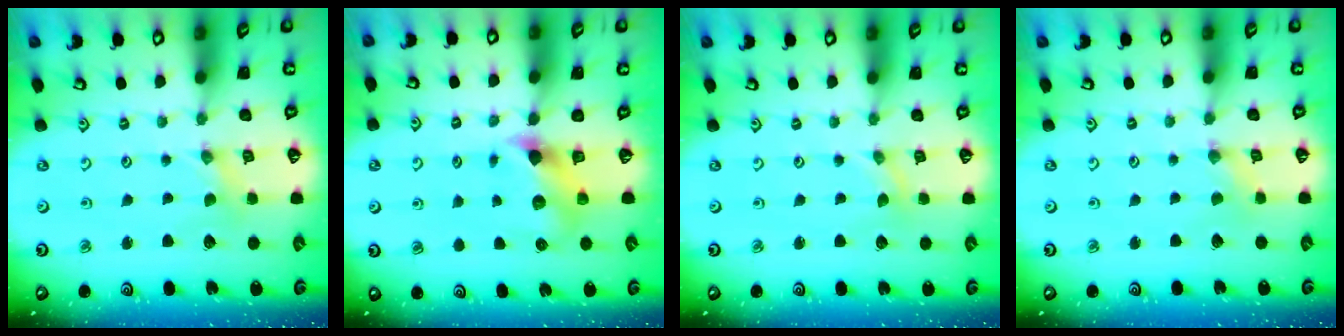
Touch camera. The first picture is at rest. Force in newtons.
{"total": 5.7, "press": 5.7, "slide": 0.1}
{"total": 0.0}
{"total": 0.7, "press": 0.7, "slide": 0.2}